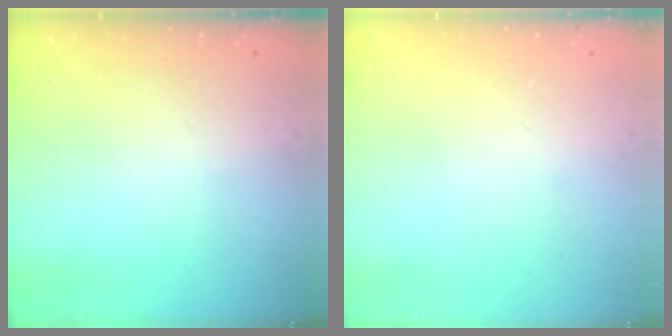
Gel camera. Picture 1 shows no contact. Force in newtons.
{"total": 0.0}